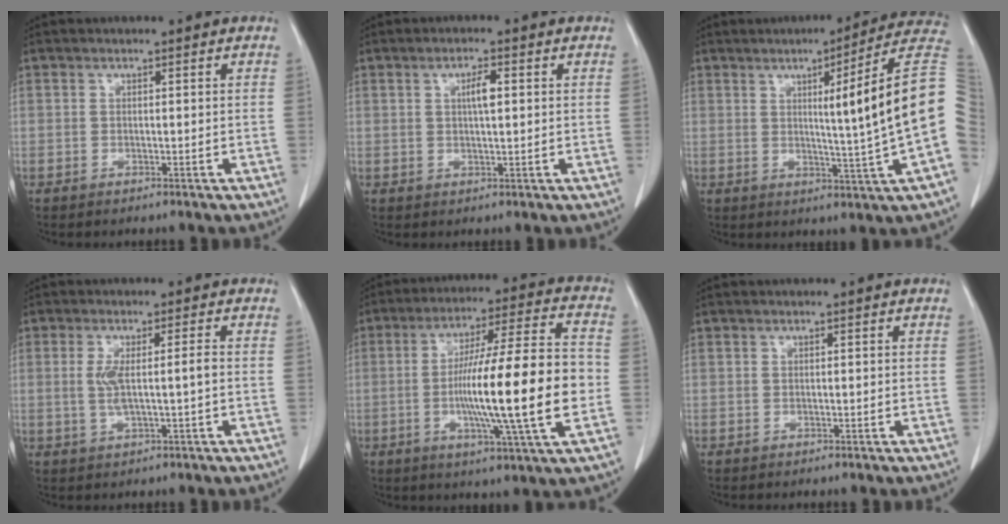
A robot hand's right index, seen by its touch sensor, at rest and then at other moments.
{"total": 2.9, "force": [0.8, 0.6, 2.8], "torque": [-0.047, 0.002, 0.013]}
{"total": 14.7, "force": [1.6, -2.5, 14.4], "torque": [-0.176, 0.003, 0.016]}
{"total": 4.5, "force": [-0.1, 0.2, 4.5], "torque": [-0.085, 0.002, 0.004]}
{"total": 19.2, "force": [-2.8, 0.1, 19.0], "torque": [-0.308, 0.001, -0.051]}
{"total": 0.0}